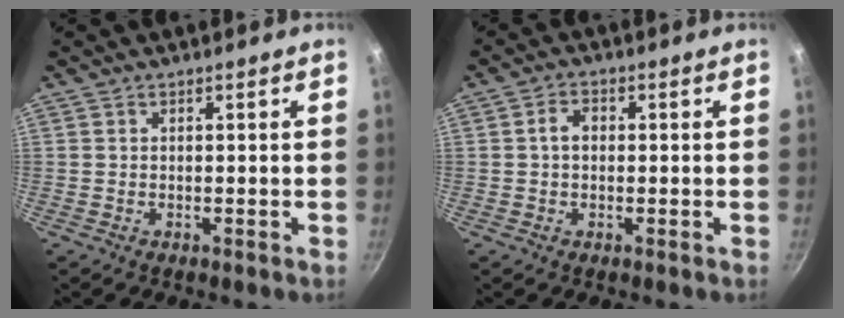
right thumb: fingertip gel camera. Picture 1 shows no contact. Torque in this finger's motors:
{"motor_torque": [0.04, 1.16, 0.51, -0.33, 0.05]}